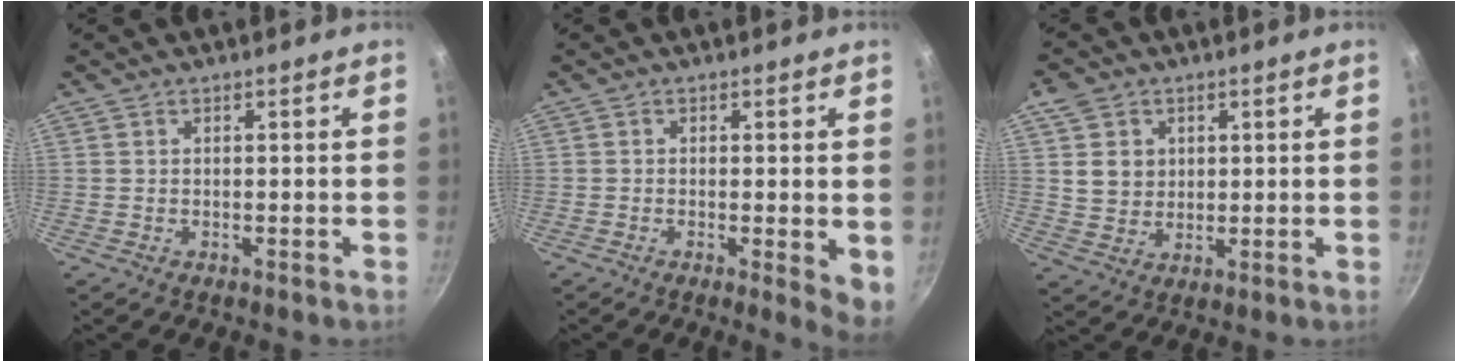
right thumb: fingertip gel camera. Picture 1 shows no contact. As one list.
[{"total": 4.5, "force": [-0.5, 1.3, 4.3], "torque": [-0.054, -0.011, -0.007]}, {"total": 6.6, "force": [1.9, 5.8, 2.7], "torque": [-0.020, -0.008, 0.036]}]